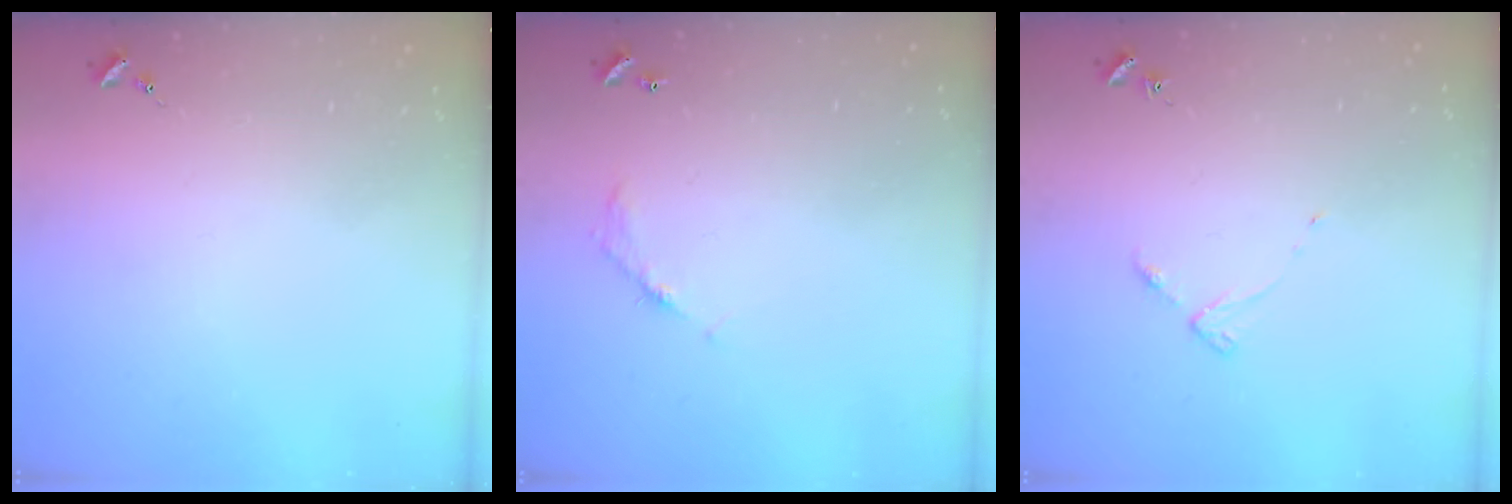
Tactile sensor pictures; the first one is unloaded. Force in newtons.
{"total": 5.8, "press": 5.8, "slide": 0.2}
{"total": 3.3, "press": 3.3, "slide": 0.4}